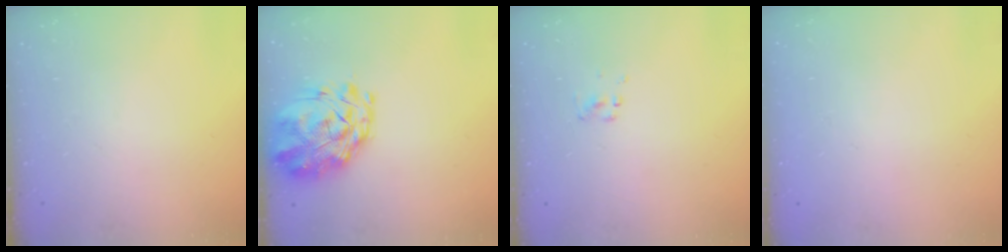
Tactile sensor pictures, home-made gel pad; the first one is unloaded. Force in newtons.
{"total": 3.3, "press": 2.8, "slide": 1.8}
{"total": 1.5, "press": 1.5, "slide": 0.2}
{"total": 1.8, "press": 1.8, "slide": 0.2}